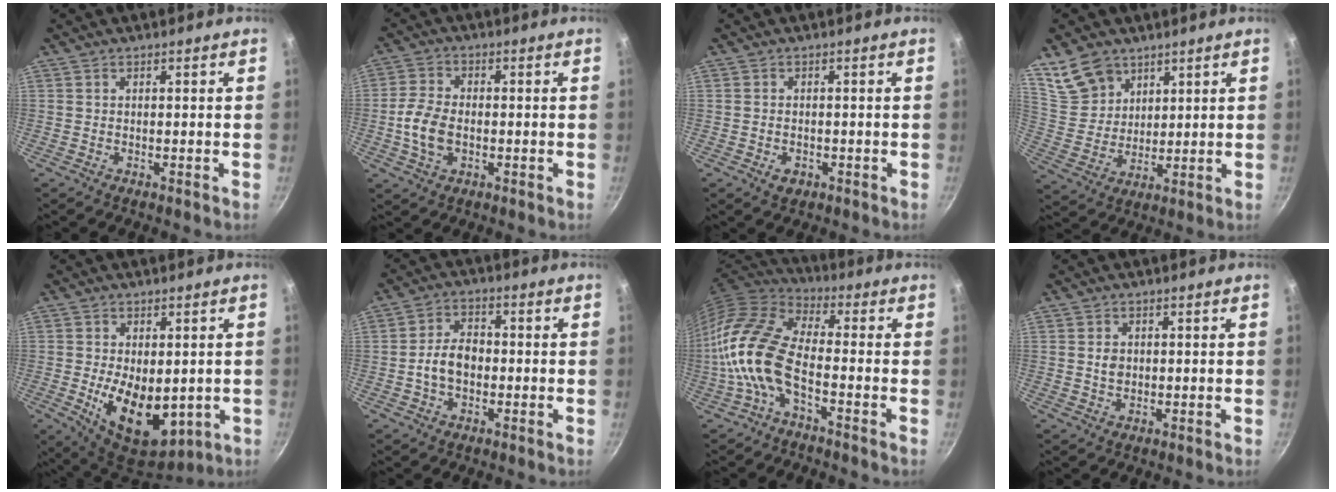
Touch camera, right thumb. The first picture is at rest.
{"total": 7.5, "force": [-1.2, 4.9, 5.6], "torque": [-0.110, 0.011, -0.028]}
{"total": 2.4, "force": [-0.9, 1.8, 1.4], "torque": [-0.021, 0.006, -0.010]}
{"total": 9.9, "force": [6.3, 6.7, 3.5], "torque": [-0.037, -0.021, 0.135]}
{"total": 14.1, "force": [-1.7, 8.5, 11.1], "torque": [-0.151, -0.020, -0.003]}
{"total": 6.7, "force": [-1.1, 4.7, 4.7], "torque": [-0.065, 0.023, -0.025]}
{"total": 13.9, "force": [-3.9, 6.5, 11.6], "torque": [-0.233, 0.035, -0.098]}
{"total": 2.6, "force": [0.2, 2.0, 1.6], "torque": [-0.020, 0.002, 0.003]}